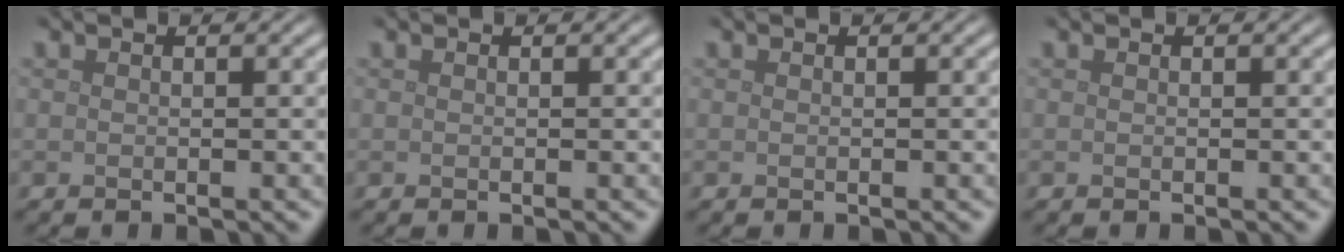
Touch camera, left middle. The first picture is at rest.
{"total": 0.0}
{"total": 0.0}
{"total": 0.0}